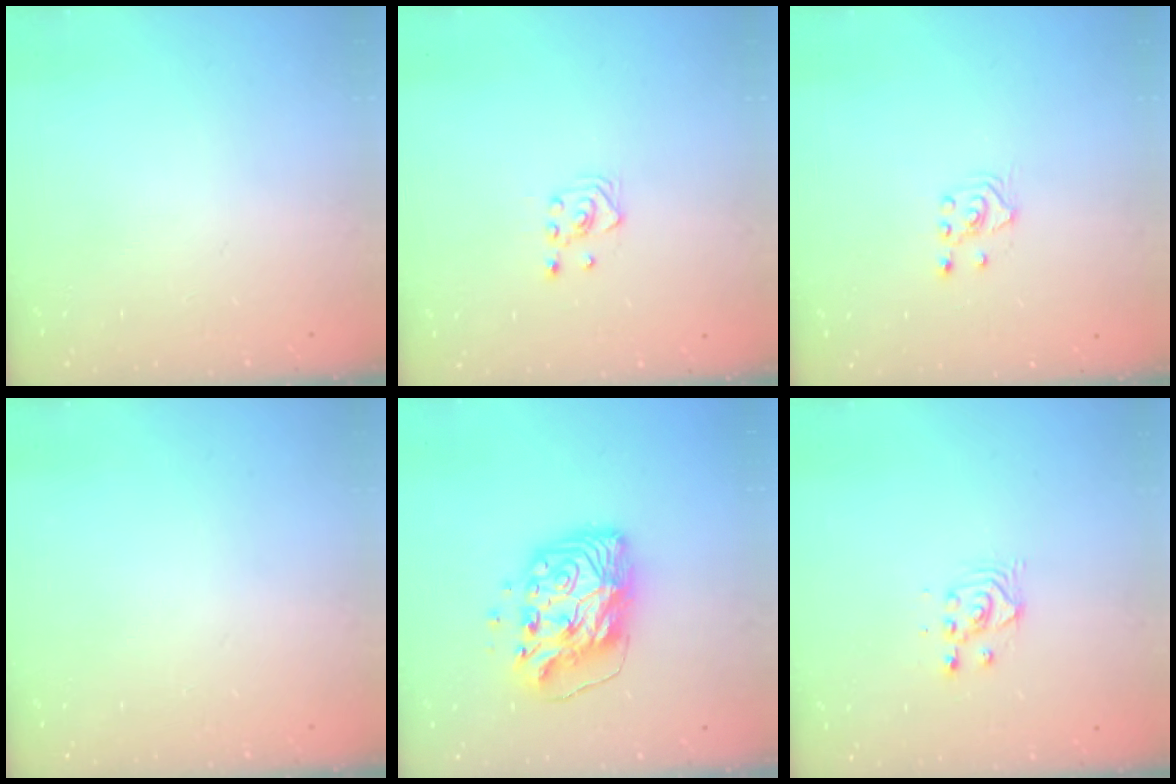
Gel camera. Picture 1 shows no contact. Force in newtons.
{"total": 3.0, "press": 2.6, "slide": 1.5}
{"total": 2.6, "press": 2.4, "slide": 0.8}
{"total": 0.0}
{"total": 14.5, "press": 14.4, "slide": 1.8}
{"total": 2.9, "press": 2.9, "slide": 0.1}